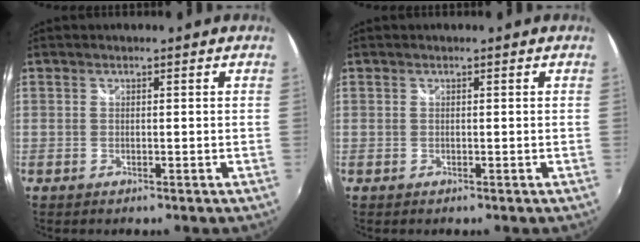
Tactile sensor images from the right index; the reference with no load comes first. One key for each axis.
{"total": 0.0}